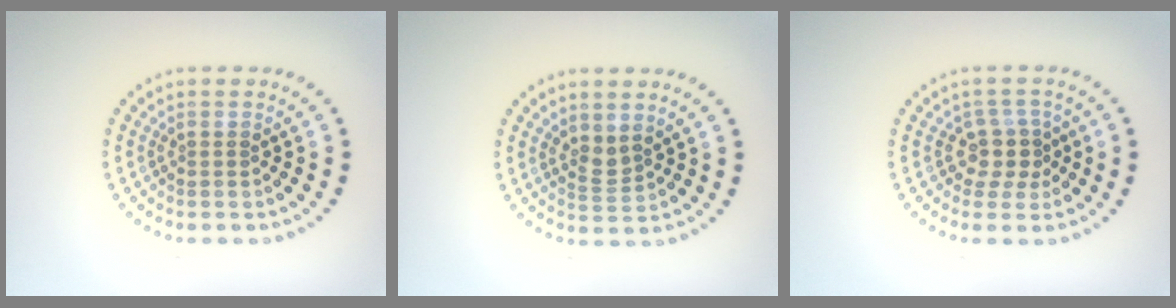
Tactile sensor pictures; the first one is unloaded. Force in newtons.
{"total": 1.8, "press": 1.3, "slide": 1.2}
{"total": 2.5, "press": 1.9, "slide": 1.6}